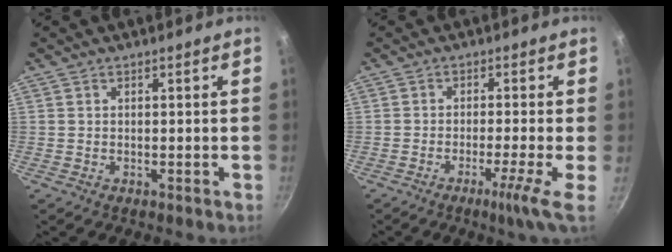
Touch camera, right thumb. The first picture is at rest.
{"total": 6.0, "force": [-2.4, -0.6, 5.4], "torque": [-0.098, -0.001, -0.043]}